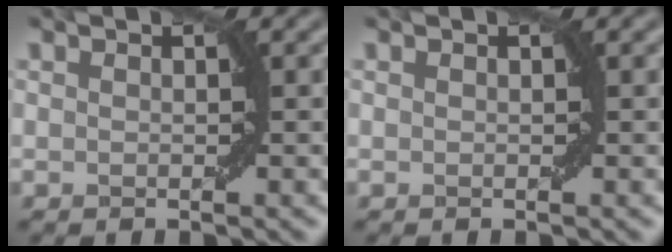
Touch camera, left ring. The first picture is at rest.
{"total": 0.0}